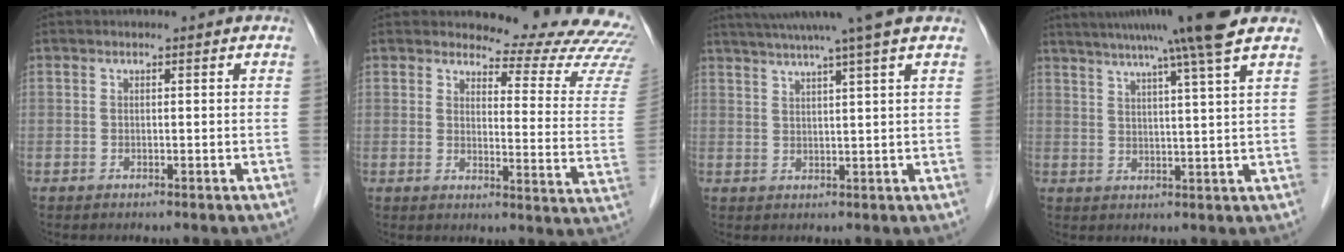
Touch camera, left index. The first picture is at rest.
{"total": 15.6, "force": [15.3, 2.0, 2.5], "torque": [-0.007, -0.121, 0.141]}
{"total": 10.4, "force": [8.4, -1.7, 5.9], "torque": [-0.096, 0.014, 0.110]}
{"total": 11.9, "force": [9.1, -2.2, 7.3], "torque": [-0.120, 0.004, 0.118]}